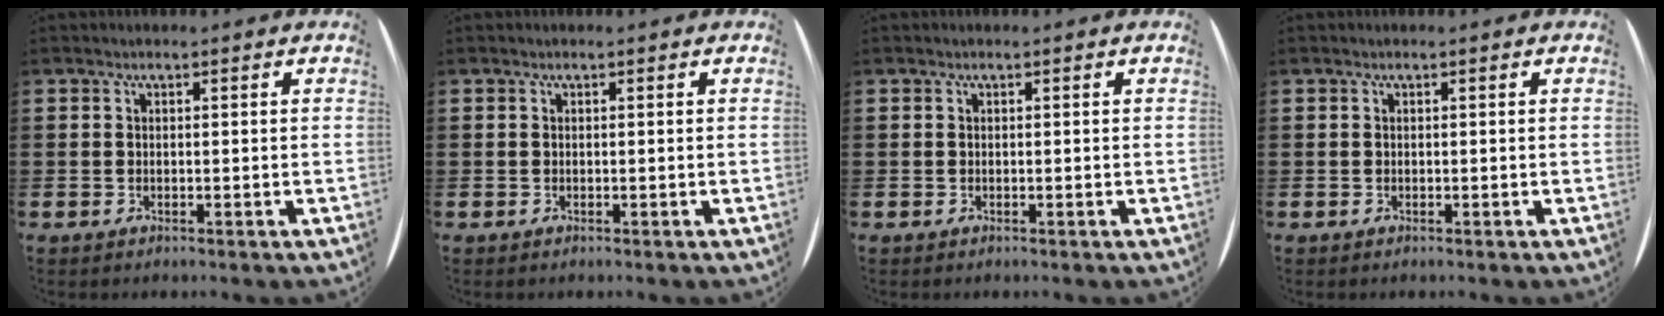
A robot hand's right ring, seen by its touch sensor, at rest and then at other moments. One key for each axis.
{"total": 0.0}
{"total": 0.0}
{"total": 0.0}